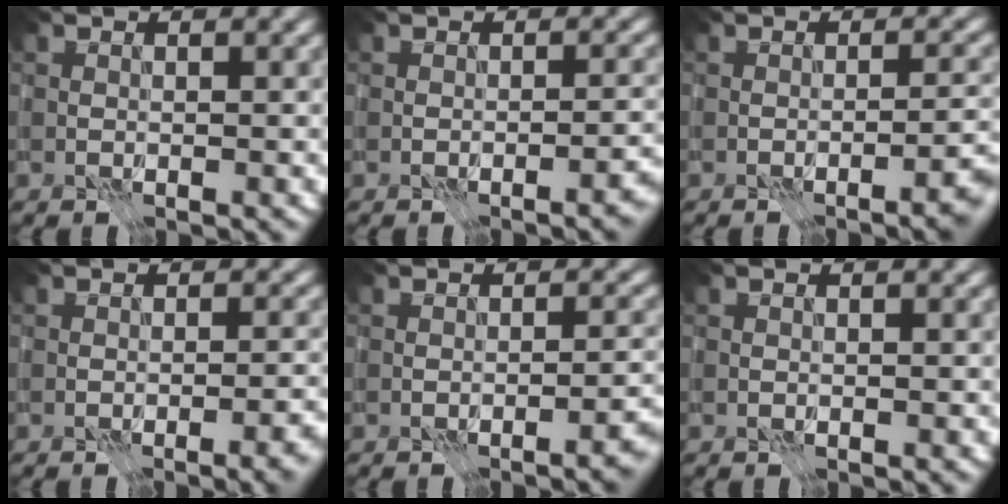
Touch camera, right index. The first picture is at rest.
{"total": 2.0, "force": [-1.2, 0.4, 1.6], "torque": [-0.021, 0.007, -0.021]}
{"total": 3.6, "force": [-2.0, 0.8, 2.9], "torque": [-0.031, 0.009, -0.032]}
{"total": 3.2, "force": [-1.8, 0.8, 2.6], "torque": [-0.037, 0.010, -0.025]}
{"total": 2.6, "force": [-1.6, 0.5, 2.0], "torque": [-0.025, 0.009, -0.027]}
{"total": 0.0}